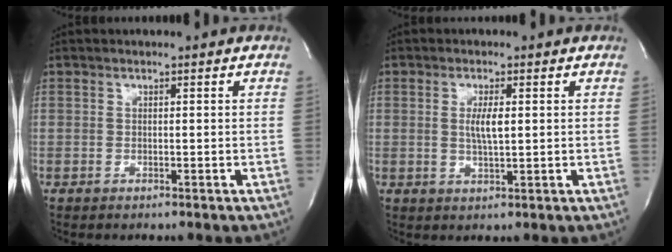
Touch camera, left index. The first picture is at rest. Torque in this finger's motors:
{"motor_torque": [0.91, -0.11, 0.36, 0.04]}